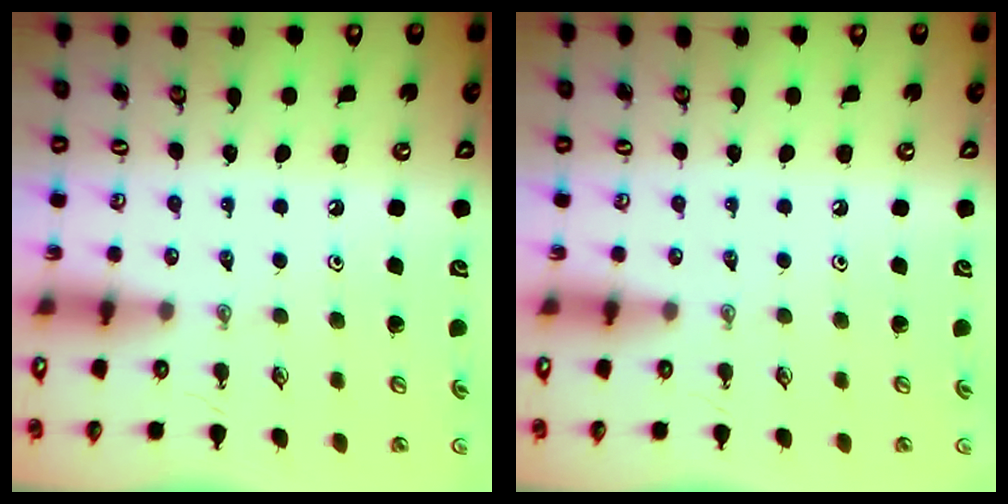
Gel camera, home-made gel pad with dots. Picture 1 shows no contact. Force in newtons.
{"total": 0.0}